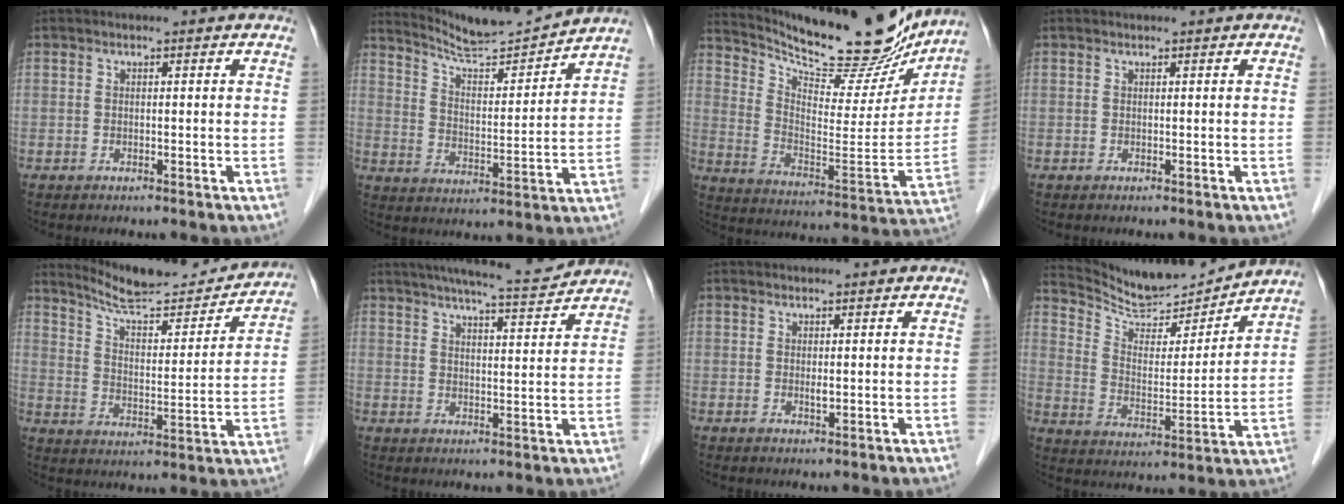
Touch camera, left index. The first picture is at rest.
{"total": 11.1, "force": [10.8, -1.3, 1.8], "torque": [-0.042, -0.010, 0.181]}
{"total": 23.1, "force": [20.6, 4.4, 9.4], "torque": [-0.158, -0.046, 0.298]}
{"total": 0.0}
{"total": 16.5, "force": [15.8, 1.7, 4.6], "torque": [-0.074, -0.021, 0.228]}
{"total": 11.1, "force": [10.2, 0.3, 4.5], "torque": [-0.070, 0.002, 0.140]}
{"total": 0.9, "force": [0.4, 0.3, 0.7], "torque": [-0.014, -0.003, 0.005]}
{"total": 12.9, "force": [12.6, 0.6, 2.2], "torque": [-0.049, -0.009, 0.214]}